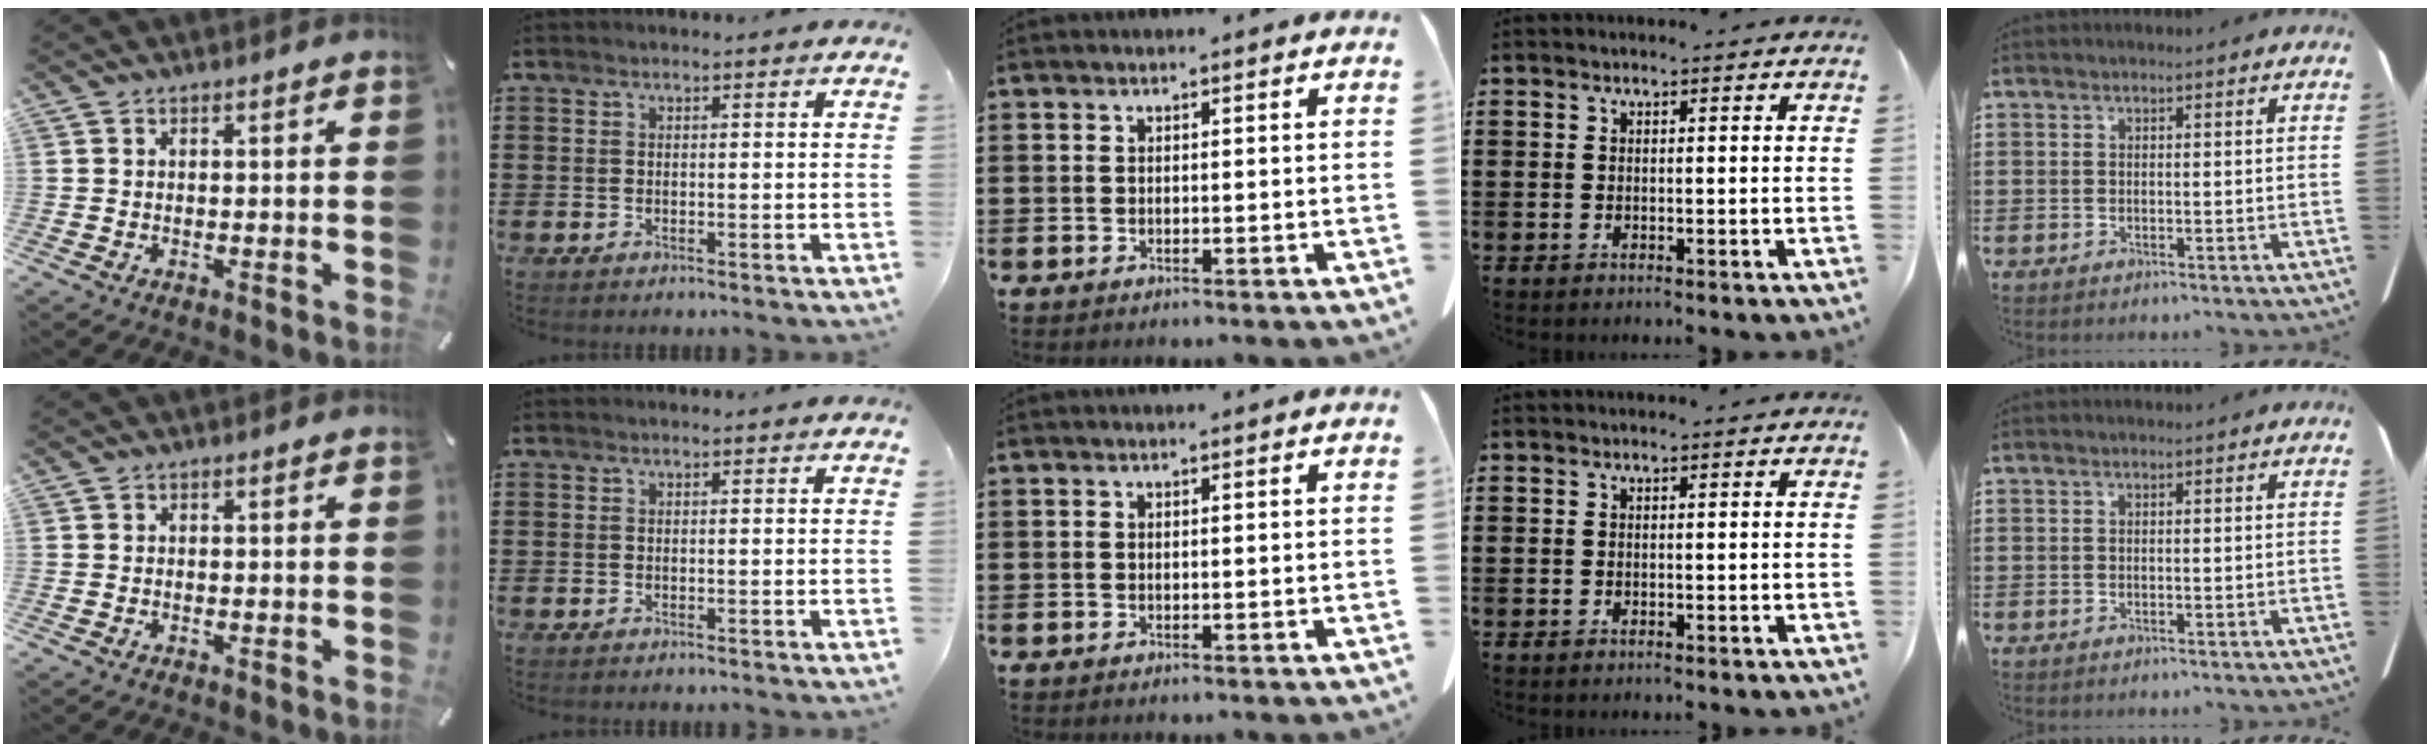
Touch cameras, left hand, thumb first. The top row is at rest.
{}